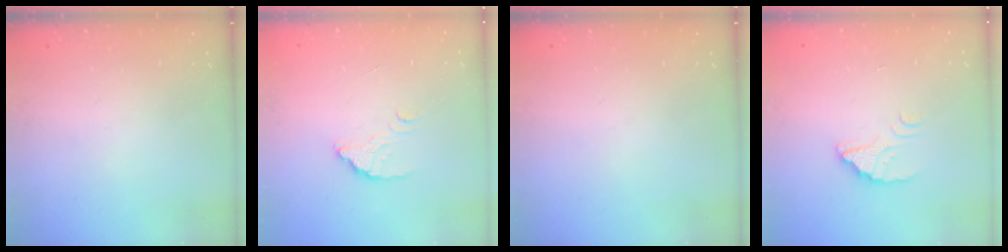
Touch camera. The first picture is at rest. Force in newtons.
{"total": 2.9, "press": 2.9, "slide": 0.3}
{"total": 0.0}
{"total": 1.6, "press": 1.6, "slide": 0.0}